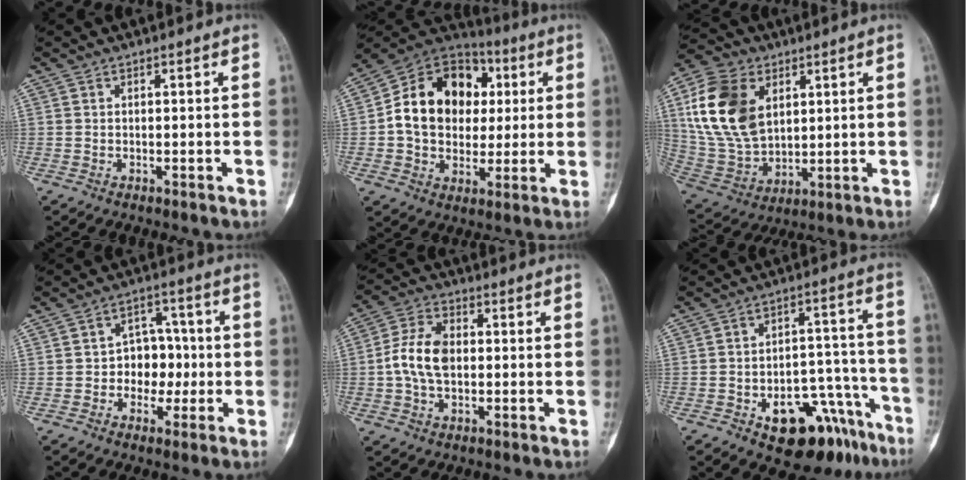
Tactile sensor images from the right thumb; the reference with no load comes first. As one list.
[{"total": 18.7, "force": [1.9, 14.7, 11.3], "torque": [-0.149, 0.024, 0.030]}, {"total": 18.3, "force": [5.3, 12.1, 12.6], "torque": [-0.232, -0.011, 0.109]}, {"total": 7.7, "force": [-1.0, 6.1, 4.7], "torque": [-0.018, 0.027, -0.023]}, {"total": 9.3, "force": [-0.3, 6.0, 7.1], "torque": [-0.137, 0.020, -0.012]}, {"total": 16.6, "force": [-9.6, 8.5, 10.4], "torque": [-0.091, 0.088, -0.131]}]